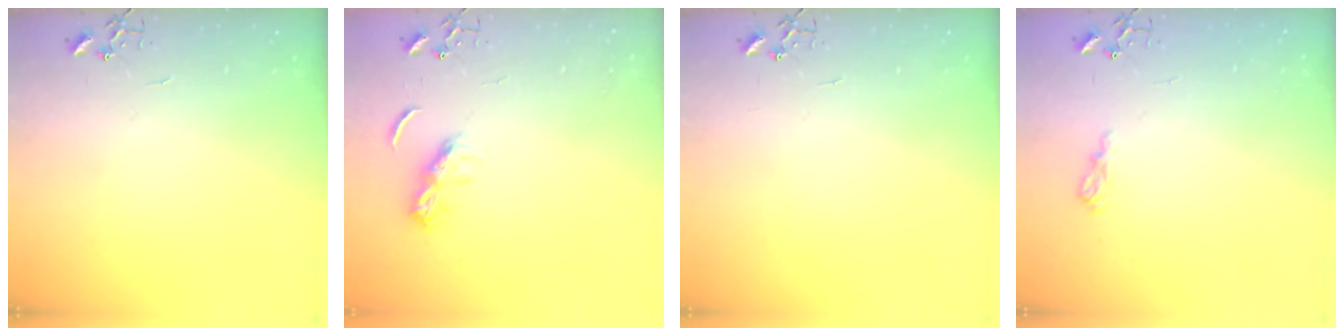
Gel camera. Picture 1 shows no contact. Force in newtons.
{"total": 6.7, "press": 6.7, "slide": 0.6}
{"total": 0.0}
{"total": 8.1, "press": 8.1, "slide": 1.0}